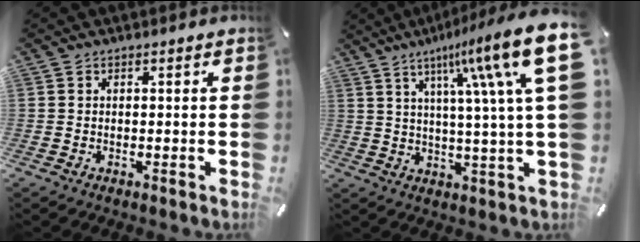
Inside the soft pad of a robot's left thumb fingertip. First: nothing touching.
{"total": 22.0, "force": [8.3, 3.7, 20.0], "torque": [-0.300, -0.042, 0.119]}